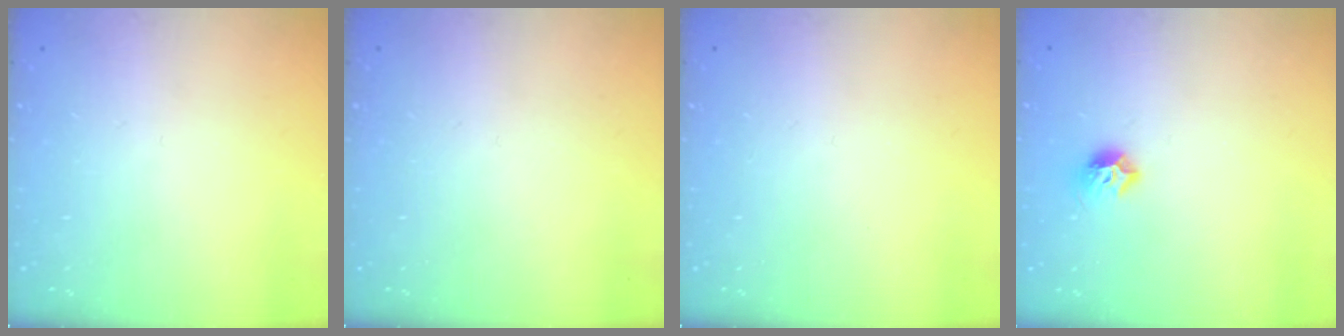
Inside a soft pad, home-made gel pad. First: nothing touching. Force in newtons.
{"total": 0.0}
{"total": 0.0}
{"total": 7.0, "press": 6.9, "slide": 1.3}